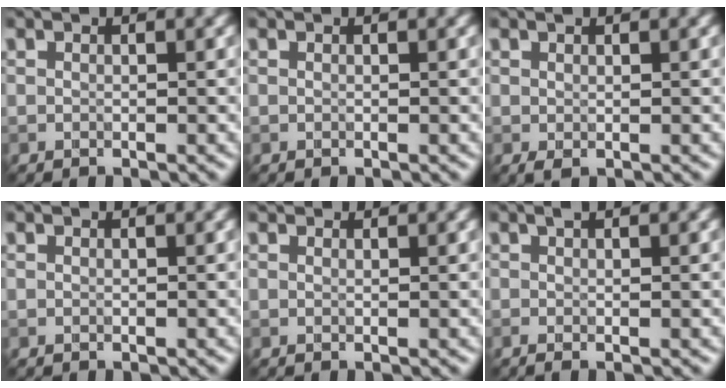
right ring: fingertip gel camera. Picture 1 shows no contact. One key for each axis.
{"total": 0.0}
{"total": 0.9, "fx": 0.1, "fy": 0.4, "fz": 0.8, "tx": -0.016, "ty": 0.000, "tz": 0.002}
{"total": 0.0}
{"total": 0.6, "fx": 0.5, "fy": 0.2, "fz": 0.2, "tx": -0.005, "ty": -0.002, "tz": 0.002}
{"total": 1.0, "fx": 0.1, "fy": 0.1, "fz": 1.0, "tx": -0.019, "ty": -0.002, "tz": 0.003}